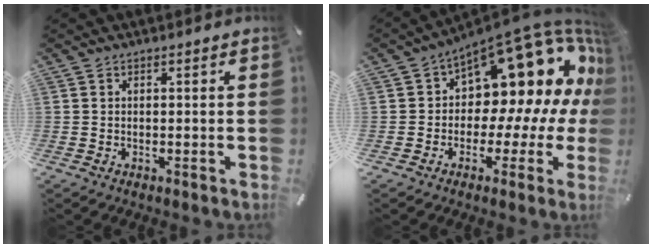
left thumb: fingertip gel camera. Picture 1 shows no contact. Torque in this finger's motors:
{"motor_torque": [1.16, 1.19, 1.16, 0.67, 0.23]}